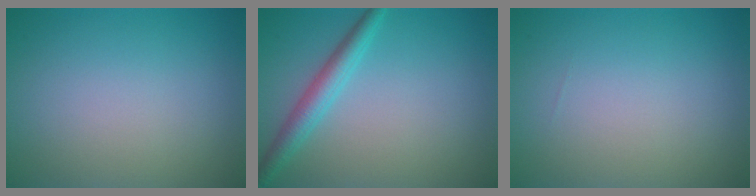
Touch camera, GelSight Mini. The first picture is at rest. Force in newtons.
{"total": 2.9, "press": 2.9, "slide": 0.1}
{"total": 0.0}